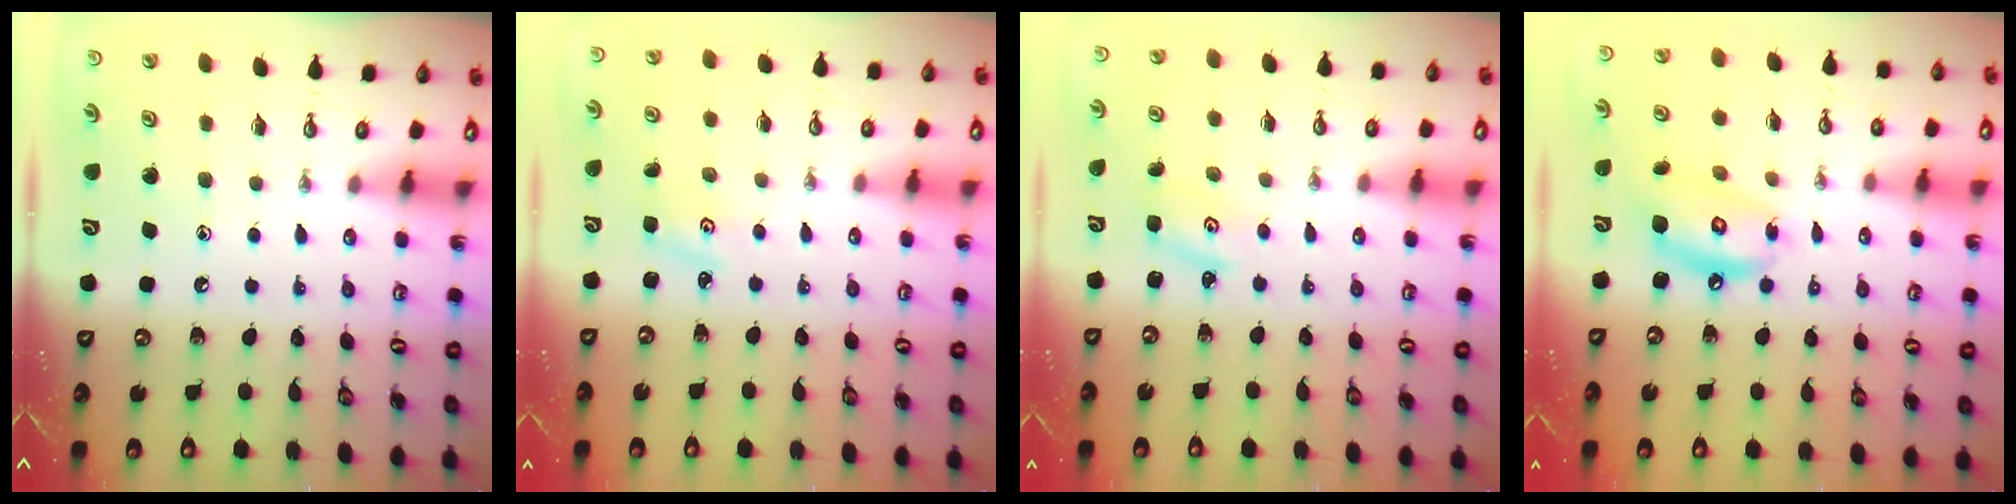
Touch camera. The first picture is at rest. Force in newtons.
{"total": 2.0, "press": 2.0, "slide": 0.3}
{"total": 2.0, "press": 2.0, "slide": 0.2}
{"total": 11.2, "press": 11.1, "slide": 1.2}